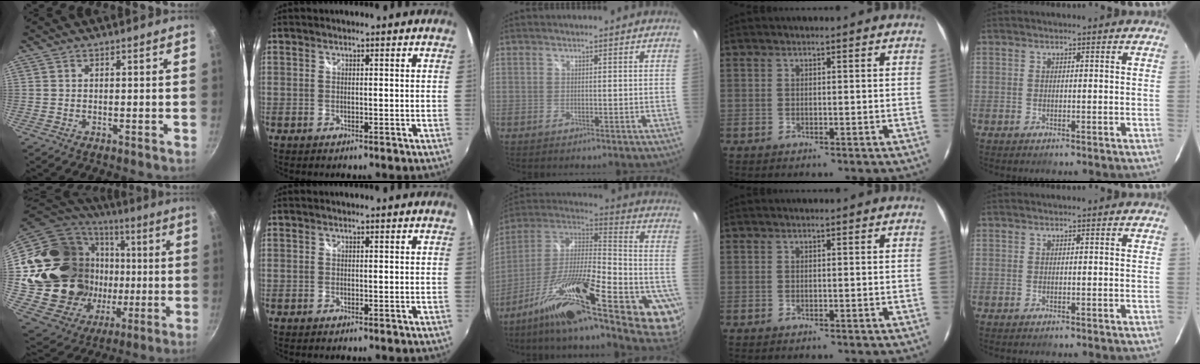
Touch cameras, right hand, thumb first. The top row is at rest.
{"thumb": {"total": 29.4, "force": [0.1, 23.4, 17.9], "torque": [-0.306, 0.032, 0.025]}, "middle": {"total": 31.0, "force": [-18.7, 7.2, 23.6], "torque": [-0.323, -0.019, -0.297]}}